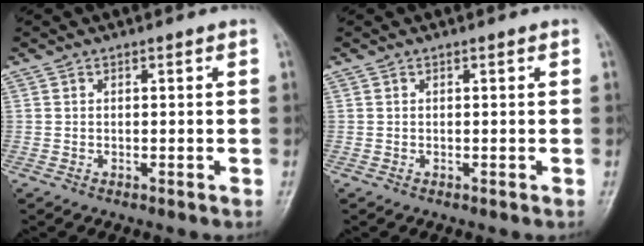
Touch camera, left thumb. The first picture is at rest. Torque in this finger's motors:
{"motor_torque": [0.00, 0.00, -0.05, 0.03, 0.00]}